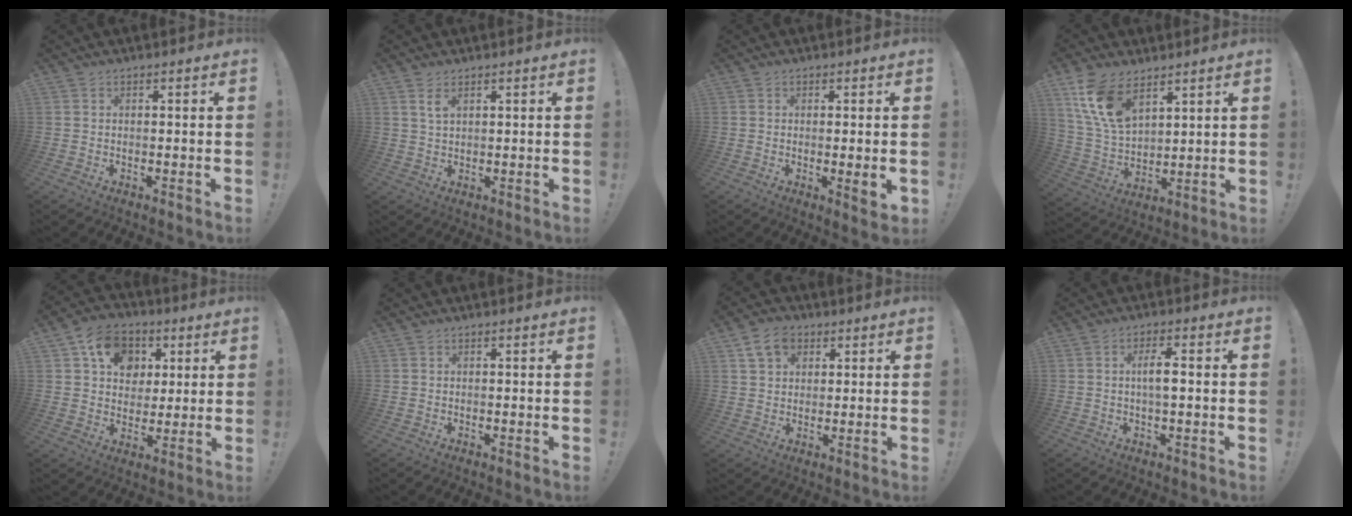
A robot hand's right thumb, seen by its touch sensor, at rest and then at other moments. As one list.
[{"total": 3.0, "force": [1.6, 1.2, 2.3], "torque": [-0.033, -0.006, 0.026]}, {"total": 4.0, "force": [-0.2, 0.2, 4.0], "torque": [-0.055, -0.012, -0.002]}, {"total": 13.6, "force": [8.0, 7.4, 8.1], "torque": [-0.173, -0.036, 0.155]}, {"total": 14.0, "force": [5.3, 11.1, 6.8], "torque": [-0.106, -0.011, 0.104]}, {"total": 0.0}, {"total": 7.4, "force": [3.8, 5.6, 3.1], "torque": [-0.046, -0.008, 0.072]}, {"total": 5.0, "force": [-0.2, 1.4, 4.8], "torque": [-0.088, 0.007, -0.007]}]